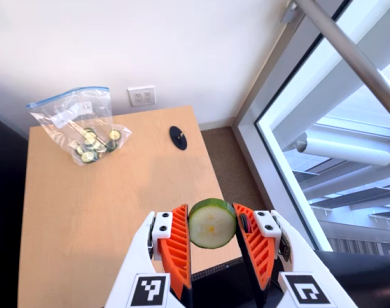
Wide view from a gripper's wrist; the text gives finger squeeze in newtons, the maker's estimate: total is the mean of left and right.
{"total": 8.9, "left": 9.1, "right": 8.7}